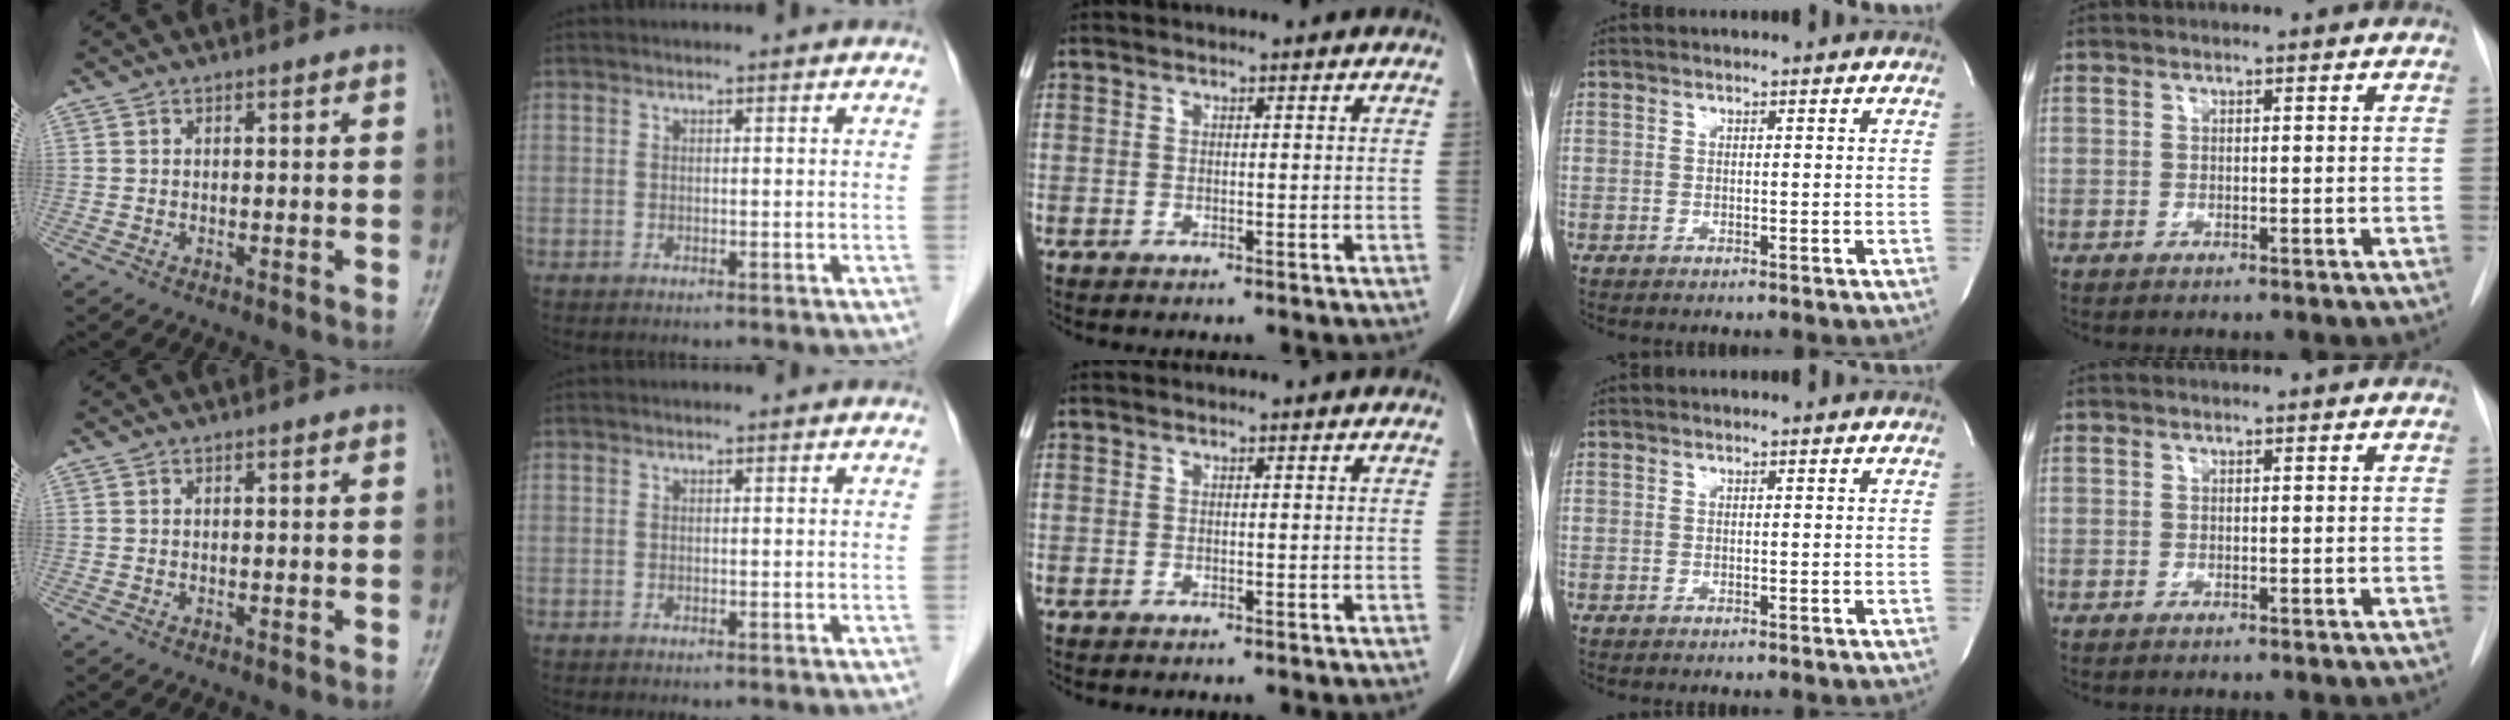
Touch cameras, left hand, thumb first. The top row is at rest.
{}